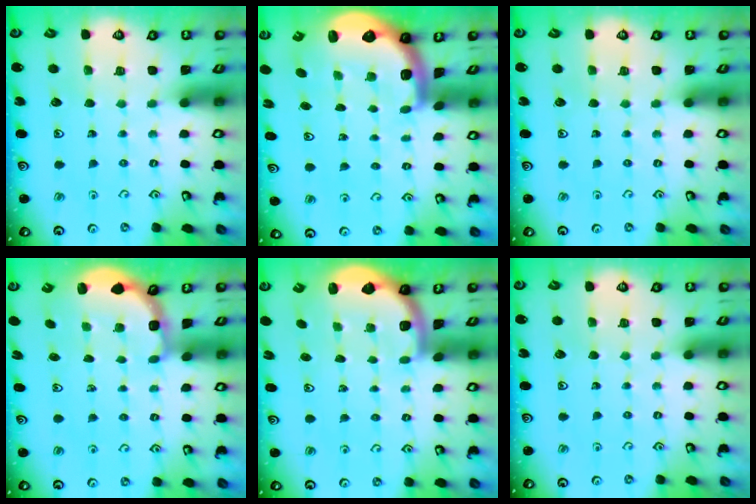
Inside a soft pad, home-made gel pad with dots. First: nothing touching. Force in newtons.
{"total": 2.9, "press": 2.6, "slide": 1.4}
{"total": 0.0}
{"total": 2.8, "press": 2.4, "slide": 1.4}
{"total": 1.9, "press": 1.8, "slide": 0.5}
{"total": 0.0}